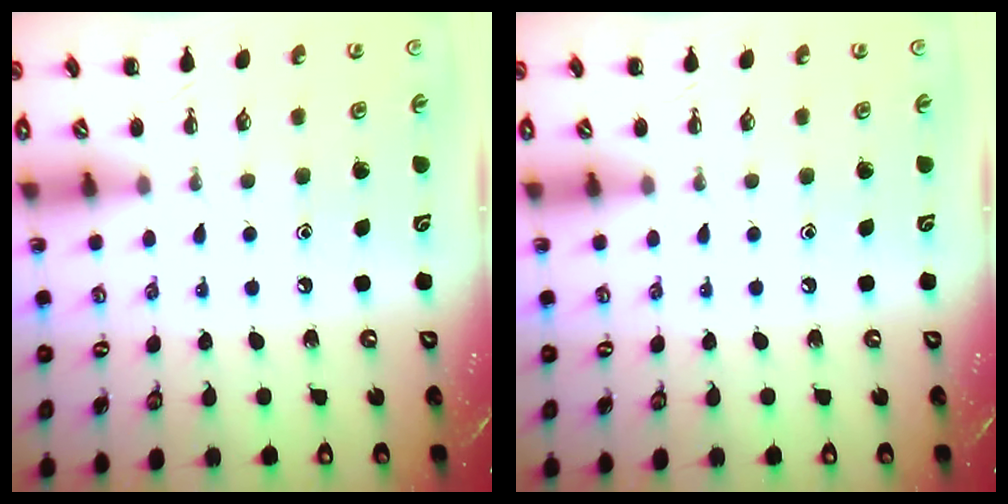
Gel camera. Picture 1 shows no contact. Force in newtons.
{"total": 0.0}